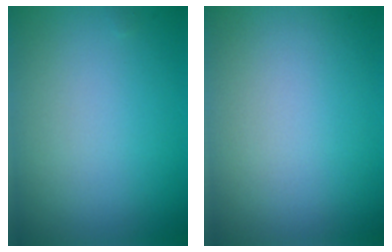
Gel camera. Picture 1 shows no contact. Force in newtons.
{"total": 0.0}